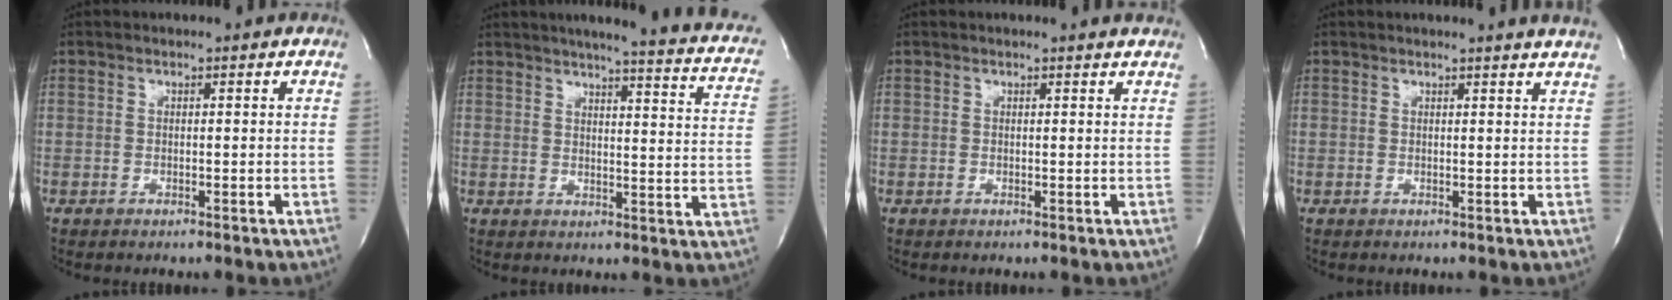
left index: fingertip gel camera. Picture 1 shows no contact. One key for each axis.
{"total": 17.8, "fx": 14.3, "fy": 2.1, "fz": 10.5, "tx": -0.136, "ty": -0.021, "tz": 0.148}
{"total": 1.7, "fx": 1.7, "fy": -0.2, "fz": 0.3, "tx": -0.012, "ty": -0.012, "tz": 0.006}
{"total": 4.4, "fx": 4.1, "fy": -0.8, "fz": 1.4, "tx": -0.018, "ty": -0.010, "tz": 0.024}